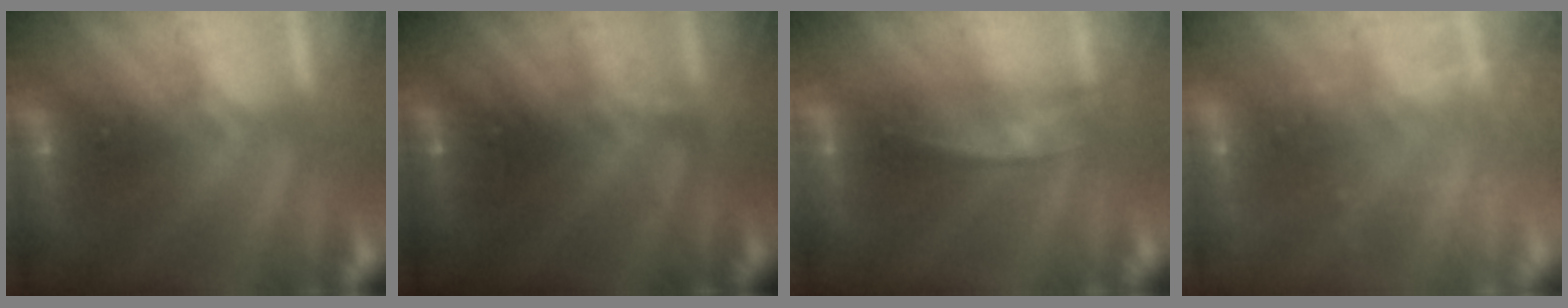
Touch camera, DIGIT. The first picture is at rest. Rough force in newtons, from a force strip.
{"total": 3.6}
{"total": 2.2}
{"total": 2.3}